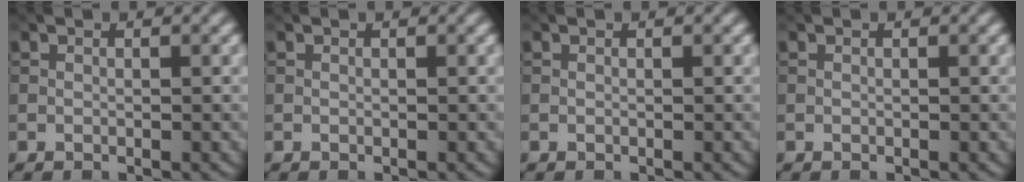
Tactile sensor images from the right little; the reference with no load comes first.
{"total": 0.0}
{"total": 0.0}
{"total": 0.0}